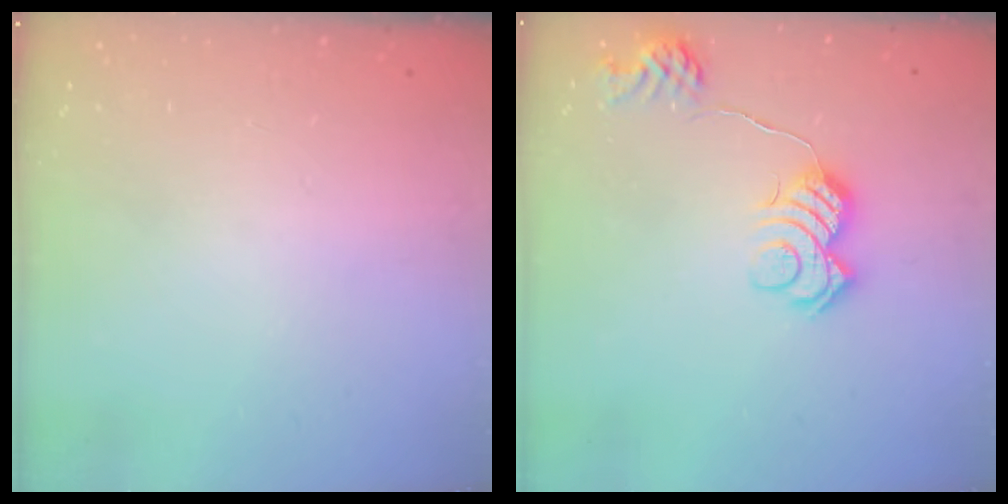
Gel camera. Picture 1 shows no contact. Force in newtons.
{"total": 13.7, "press": 13.7, "slide": 0.4}